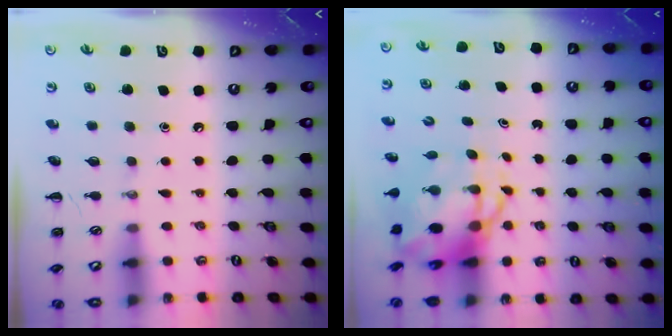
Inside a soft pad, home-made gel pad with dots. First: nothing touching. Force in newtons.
{"total": 6.6, "press": 6.4, "slide": 1.8}